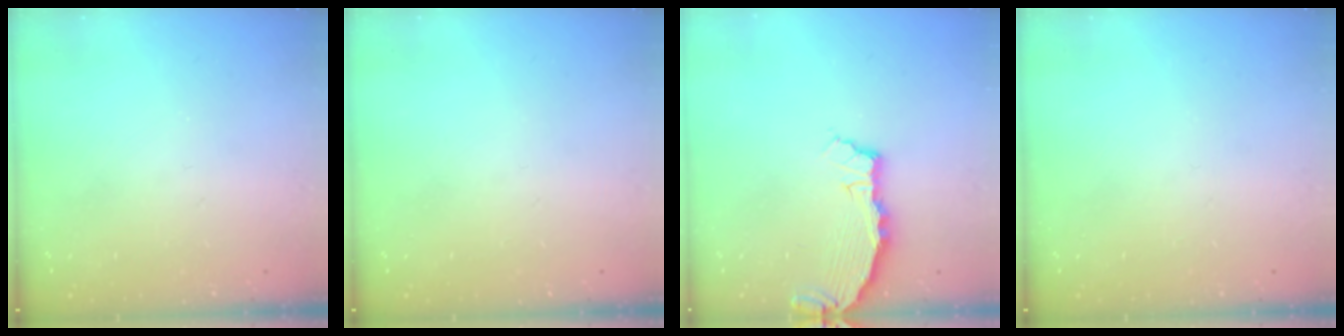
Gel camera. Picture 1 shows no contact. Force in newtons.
{"total": 0.0}
{"total": 4.7, "press": 4.7, "slide": 0.1}
{"total": 0.0}